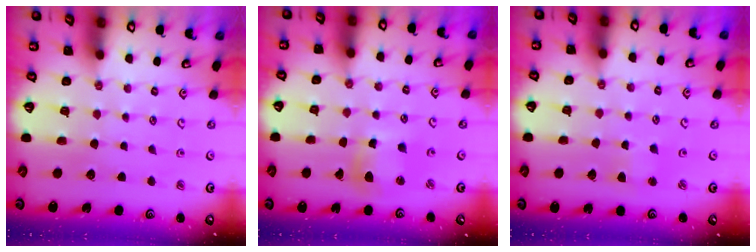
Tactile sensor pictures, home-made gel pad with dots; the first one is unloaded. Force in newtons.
{"total": 8.4, "press": 8.3, "slide": 1.2}
{"total": 1.5, "press": 1.4, "slide": 0.4}